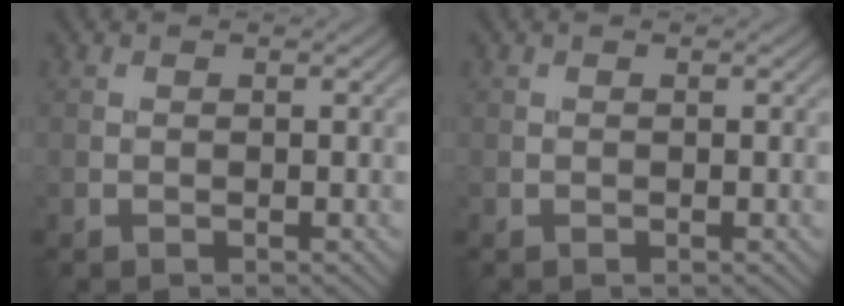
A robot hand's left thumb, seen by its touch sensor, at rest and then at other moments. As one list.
[{"total": 0.0}]